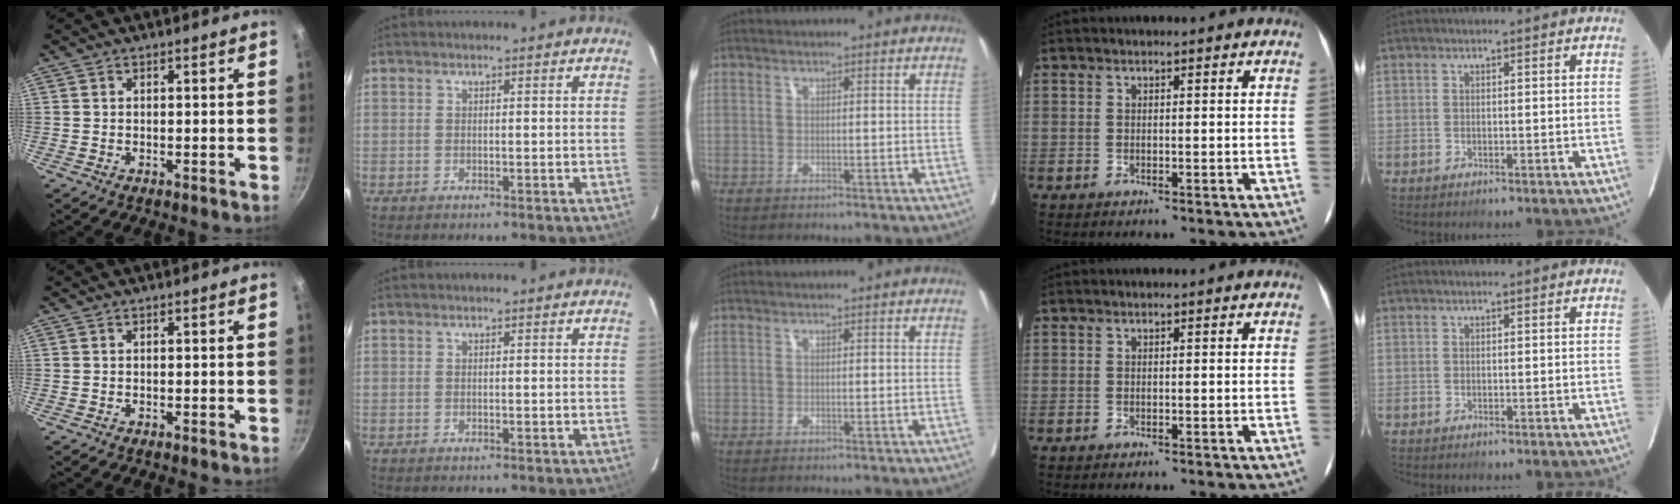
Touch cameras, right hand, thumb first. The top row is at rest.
{}